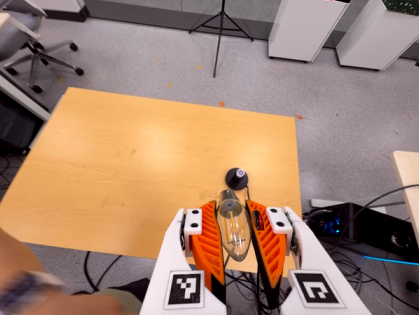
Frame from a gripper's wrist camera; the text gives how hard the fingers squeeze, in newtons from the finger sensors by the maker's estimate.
{"total": 19.9, "left": 21.2, "right": 18.6}